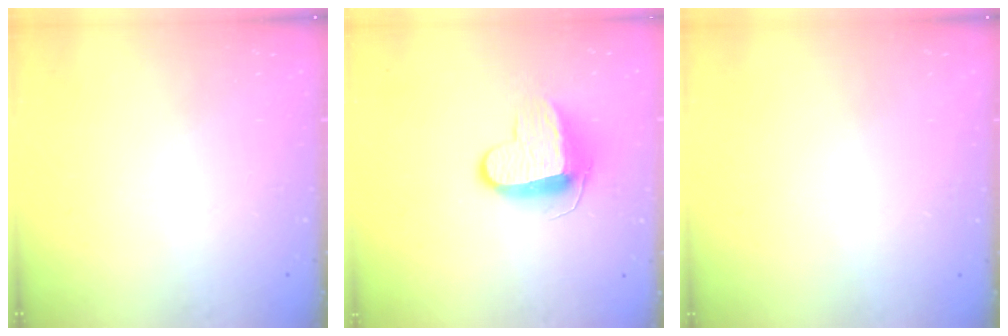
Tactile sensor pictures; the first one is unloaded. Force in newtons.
{"total": 9.8, "press": 9.8, "slide": 0.1}
{"total": 0.6, "press": 0.5, "slide": 0.2}